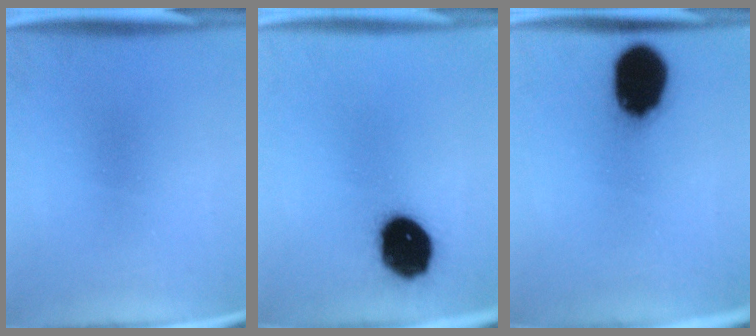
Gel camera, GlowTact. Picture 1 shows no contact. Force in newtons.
{"total": 15.4}
{"total": 17.0}